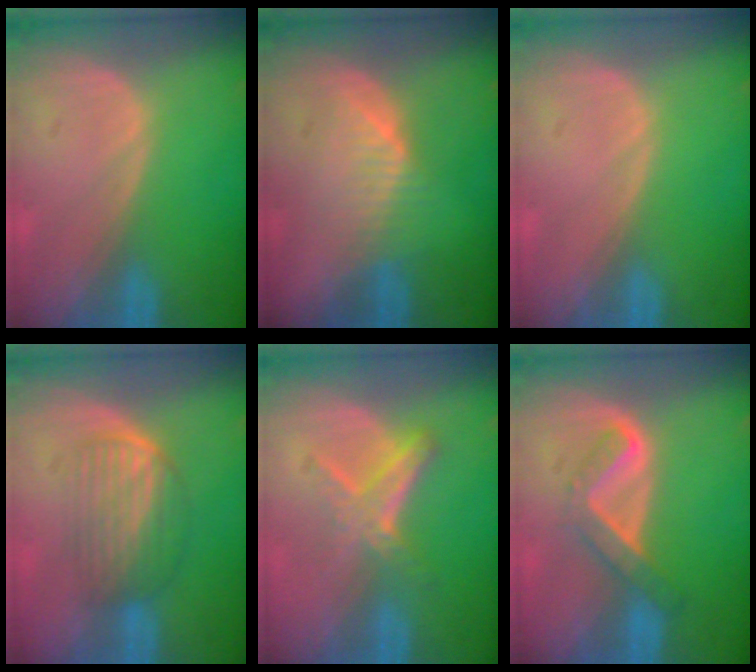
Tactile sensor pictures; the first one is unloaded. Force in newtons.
{"total": 4.3, "press": 4.3, "slide": 0.4}
{"total": 0.0}
{"total": 6.0, "press": 5.5, "slide": 2.3}
{"total": 5.2, "press": 4.8, "slide": 2.1}
{"total": 5.4, "press": 4.7, "slide": 2.6}